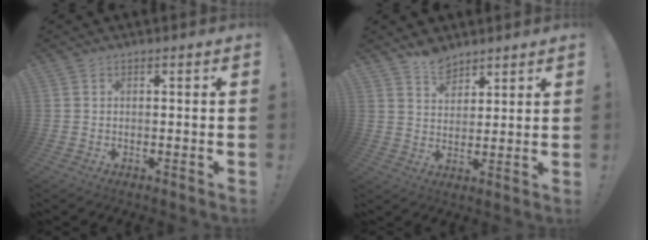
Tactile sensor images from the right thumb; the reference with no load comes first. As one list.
[{"total": 6.6, "force": [5.6, 3.1, 1.5], "torque": [-0.019, -0.037, 0.106]}]